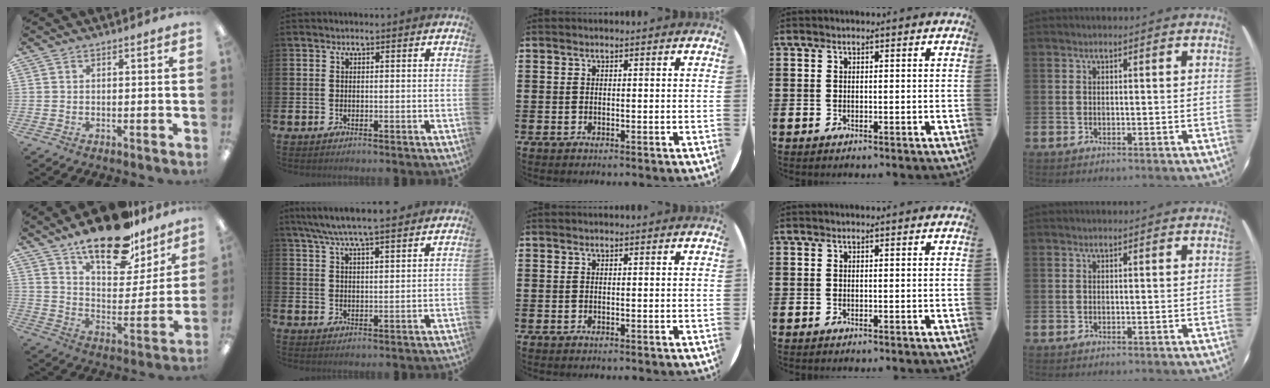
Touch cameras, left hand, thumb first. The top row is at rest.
{"thumb": {"total": 20.8, "force": [15.7, 8.3, 10.8], "torque": [-0.167, -0.104, 0.269]}, "index": {"total": 6.7, "force": [6.2, 0.5, 2.6], "torque": [-0.064, -0.020, 0.110]}}